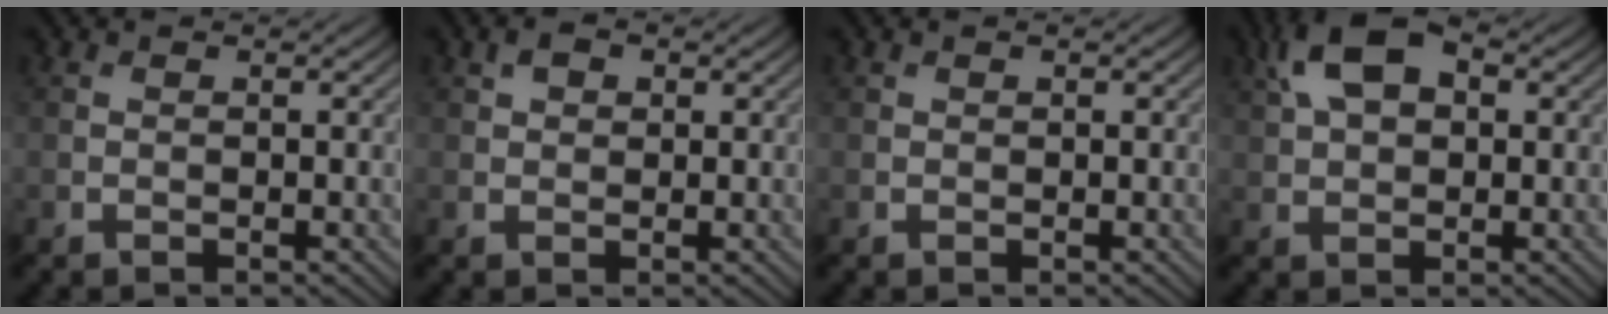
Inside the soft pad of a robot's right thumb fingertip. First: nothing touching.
{"total": 1.9, "force": [0.9, 1.3, 1.0], "torque": [-0.021, 0.004, 0.014]}
{"total": 0.0}
{"total": 8.6, "force": [3.2, 4.8, 6.3], "torque": [-0.136, 0.023, 0.051]}